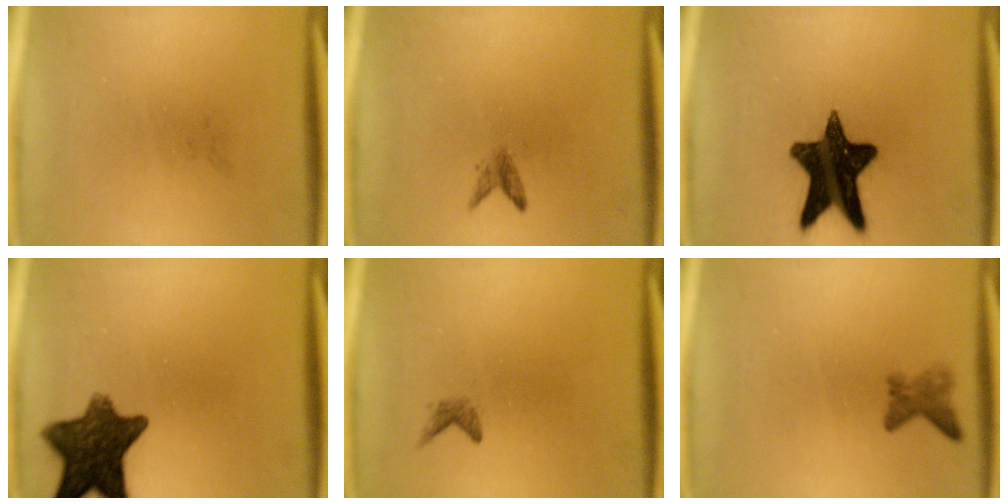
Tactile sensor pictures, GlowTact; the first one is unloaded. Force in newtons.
{"total": 1.3}
{"total": 15.6}
{"total": 11.2}
{"total": 0.9}
{"total": 2.0}